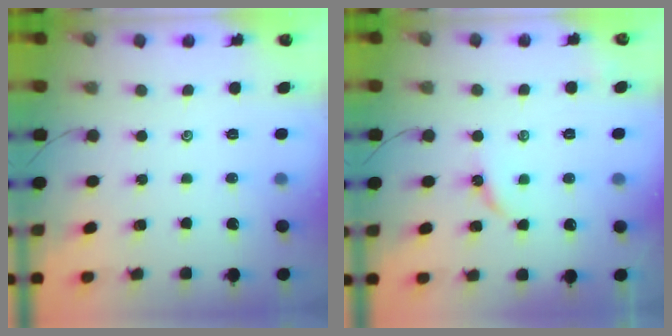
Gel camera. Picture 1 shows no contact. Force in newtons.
{"total": 2.5, "press": 2.5, "slide": 0.4}